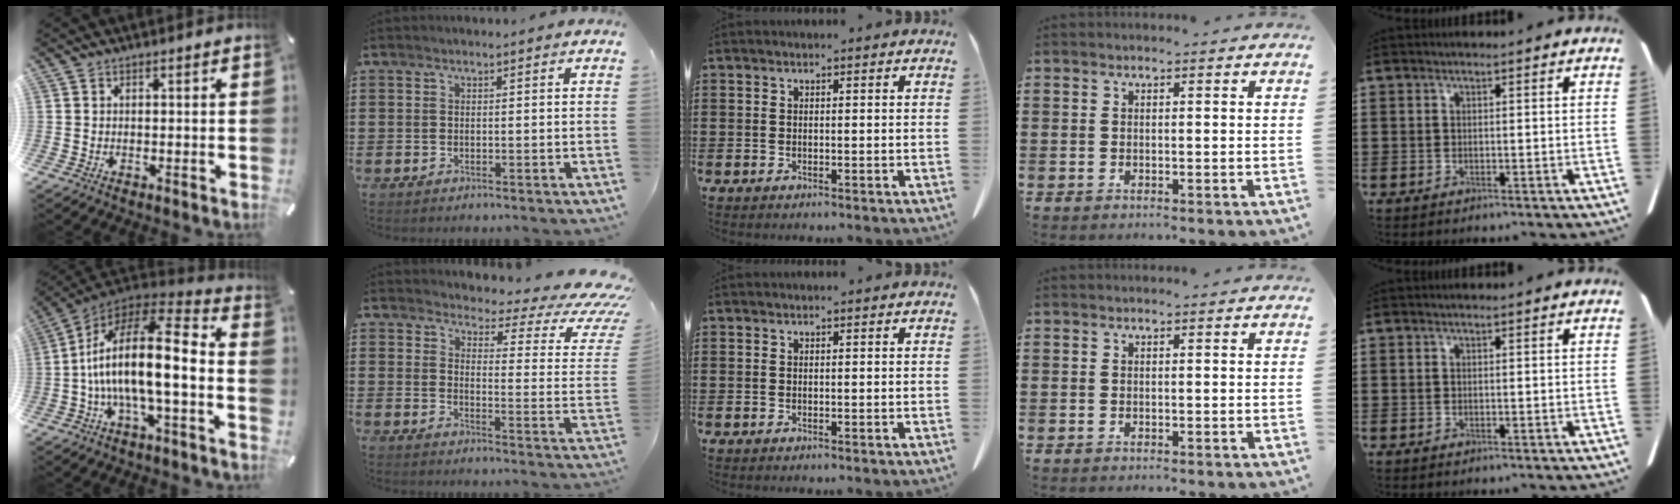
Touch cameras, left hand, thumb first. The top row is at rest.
{"thumb": {"total": 17.4, "force": [-3.2, 5.9, 16.0], "torque": [-0.295, -0.007, -0.058]}, "index": {"total": 5.4, "force": [4.1, 1.6, 3.1], "torque": [-0.056, -0.035, 0.064]}}